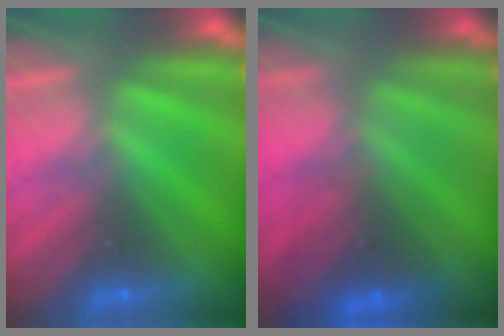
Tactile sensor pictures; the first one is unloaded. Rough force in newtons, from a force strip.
{"total": 2.8}